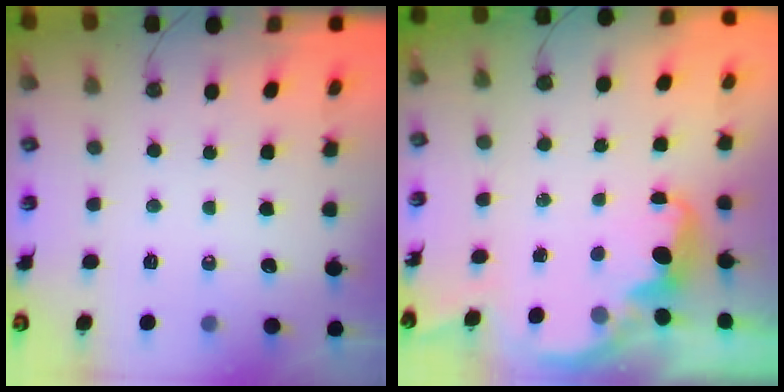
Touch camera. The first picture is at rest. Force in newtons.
{"total": 1.7, "press": 1.6, "slide": 0.6}